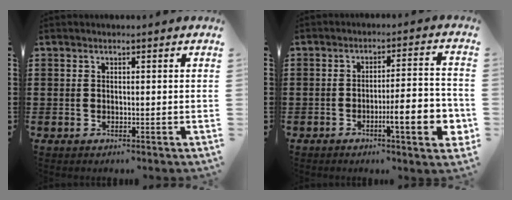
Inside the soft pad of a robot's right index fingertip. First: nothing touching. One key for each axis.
{"total": 8.5, "fx": -3.1, "fy": 1.7, "fz": 7.8, "tx": -0.114, "ty": -0.004, "tz": -0.051}